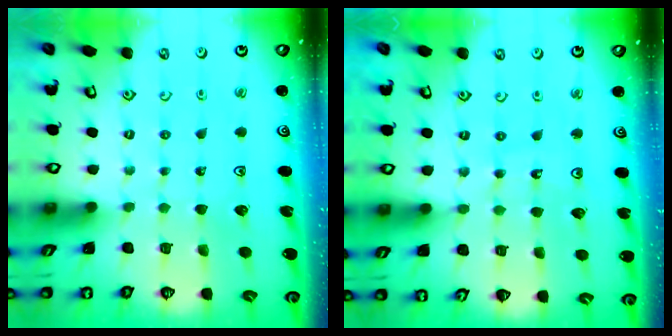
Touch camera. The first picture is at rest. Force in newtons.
{"total": 9.0, "press": 8.9, "slide": 1.6}